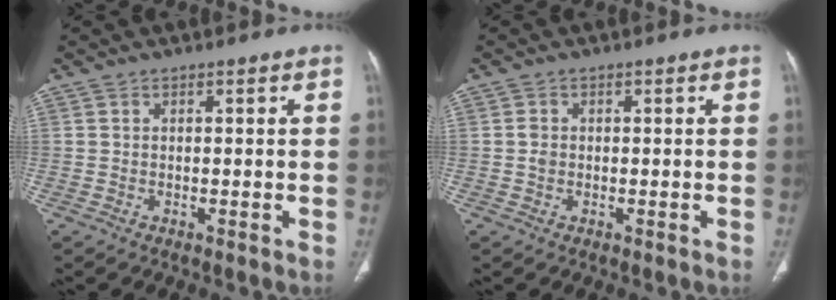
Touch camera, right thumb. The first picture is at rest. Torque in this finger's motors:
{"motor_torque": [0.63, 0.52, 0.59, 0.11, -0.01]}